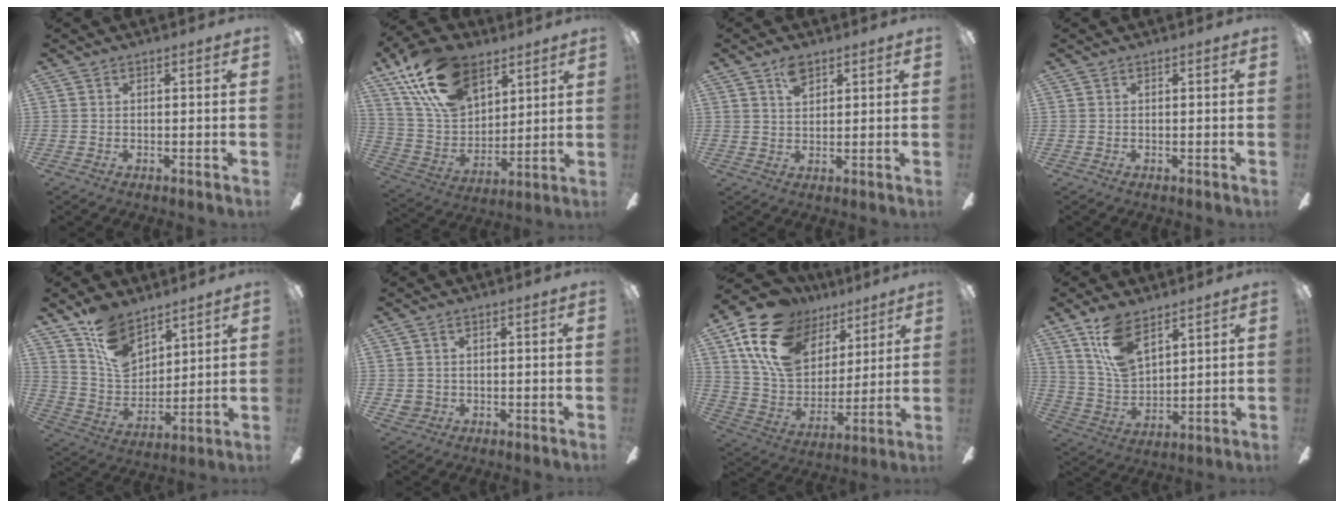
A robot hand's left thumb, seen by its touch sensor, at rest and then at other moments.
{"total": 20.9, "force": [12.9, 11.9, 11.3], "torque": [-0.228, -0.048, 0.240]}
{"total": 4.4, "force": [2.8, 2.3, 2.4], "torque": [-0.038, -0.004, 0.049]}
{"total": 0.0}
{"total": 12.9, "force": [8.6, 7.8, 5.6], "torque": [-0.109, -0.046, 0.171]}
{"total": 2.2, "force": [0.0, 2.1, 0.7], "torque": [-0.015, 0.005, -0.001]}
{"total": 20.6, "force": [11.8, 13.2, 10.4], "torque": [-0.202, -0.048, 0.220]}
{"total": 12.7, "force": [8.2, 6.1, 7.5], "torque": [-0.155, -0.028, 0.151]}